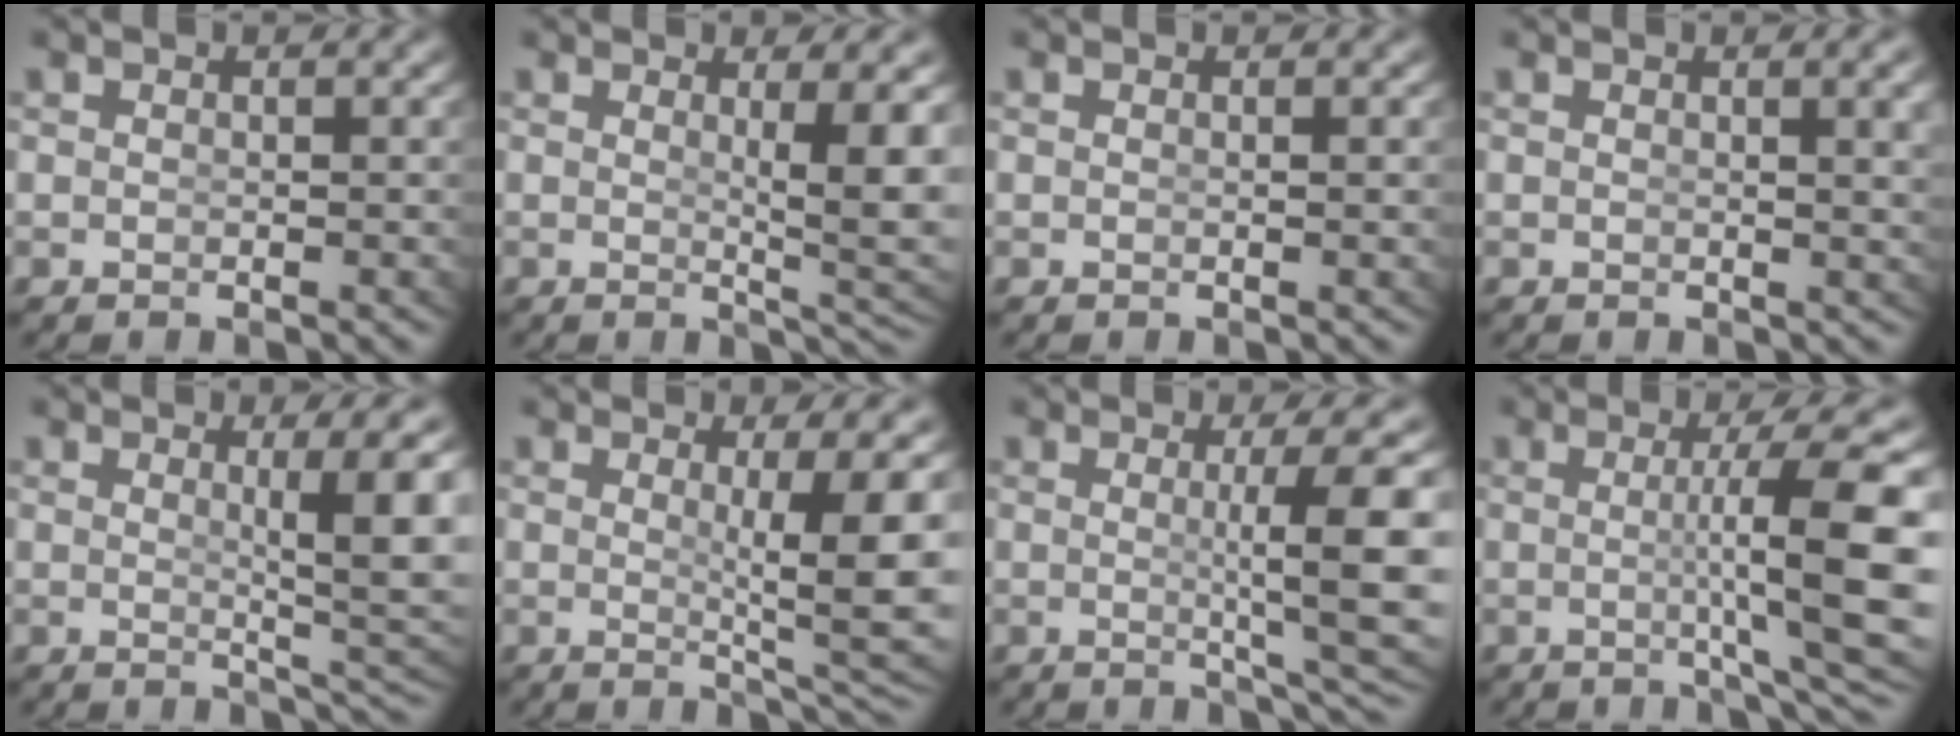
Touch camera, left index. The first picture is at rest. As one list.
[{"total": 4.6, "force": [0.8, 0.3, 4.6], "torque": [-0.057, -0.014, 0.019]}, {"total": 0.0}, {"total": 1.7, "force": [0.7, -0.2, 1.5], "torque": [-0.011, -0.002, 0.011]}, {"total": 5.4, "force": [0.9, 0.7, 5.3], "torque": [-0.063, -0.011, 0.022]}, {"total": 7.0, "force": [0.4, 1.4, 6.8], "torque": [-0.086, -0.025, 0.021]}, {"total": 6.8, "force": [0.2, 0.5, 6.8], "torque": [-0.090, -0.006, 0.009]}, {"total": 8.1, "force": [-0.2, 0.8, 8.0], "torque": [-0.111, -0.008, 0.004]}]